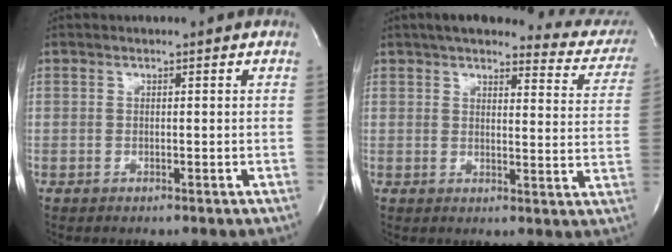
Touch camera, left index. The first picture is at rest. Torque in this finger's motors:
{"motor_torque": [1.10, -1.04, 0.17, 0.09]}